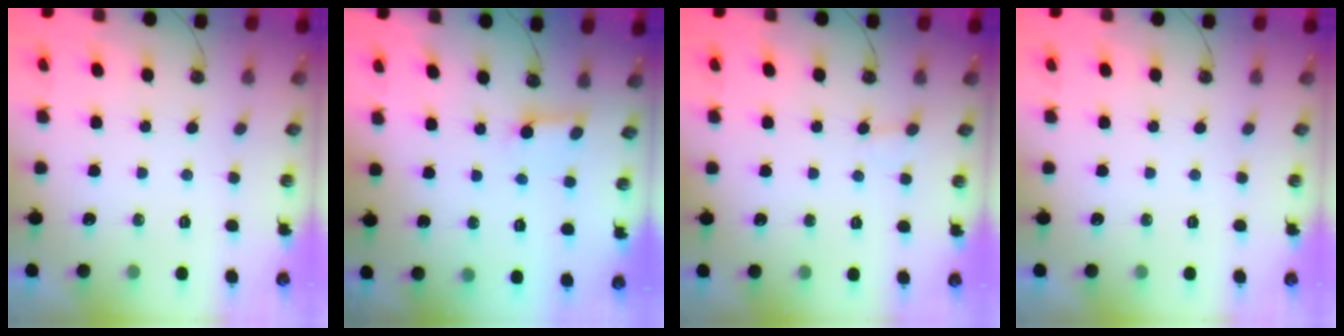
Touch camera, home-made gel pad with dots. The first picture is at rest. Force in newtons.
{"total": 2.8, "press": 2.7, "slide": 0.3}
{"total": 2.8, "press": 2.8, "slide": 0.2}
{"total": 0.0}